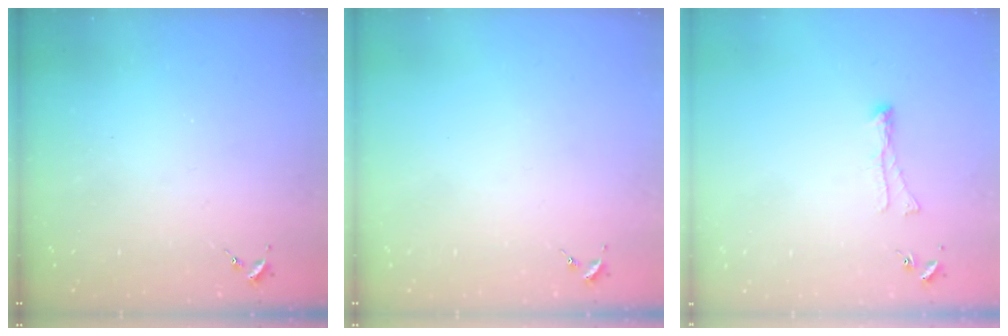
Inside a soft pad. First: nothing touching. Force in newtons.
{"total": 0.0}
{"total": 3.8, "press": 3.8, "slide": 0.6}